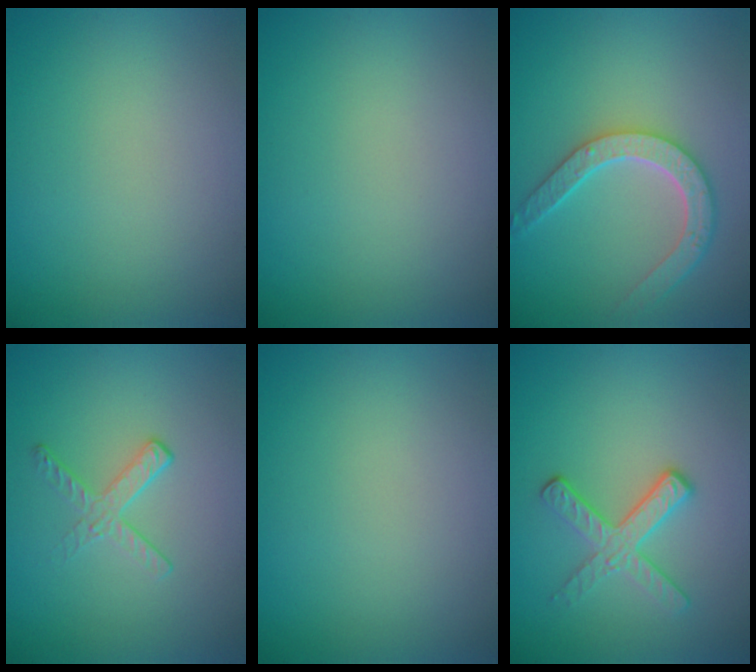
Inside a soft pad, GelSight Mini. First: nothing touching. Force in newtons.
{"total": 0.0}
{"total": 4.6, "press": 3.8, "slide": 2.6}
{"total": 1.9, "press": 1.1, "slide": 1.6}
{"total": 0.0}
{"total": 2.9, "press": 2.6, "slide": 1.3}